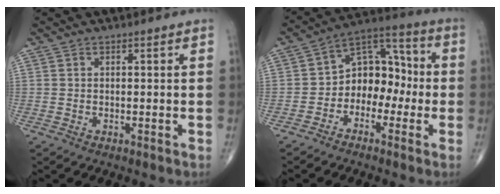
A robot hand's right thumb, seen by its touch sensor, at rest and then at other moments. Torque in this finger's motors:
{"motor_torque": [-0.12, -0.04, 0.62, -0.06, 0.06]}